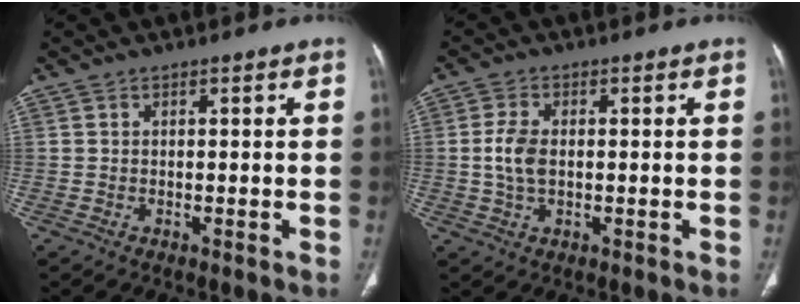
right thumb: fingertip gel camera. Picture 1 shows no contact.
{"total": 5.1, "force": [-0.1, 2.9, 4.1], "torque": [-0.093, 0.005, -0.002]}